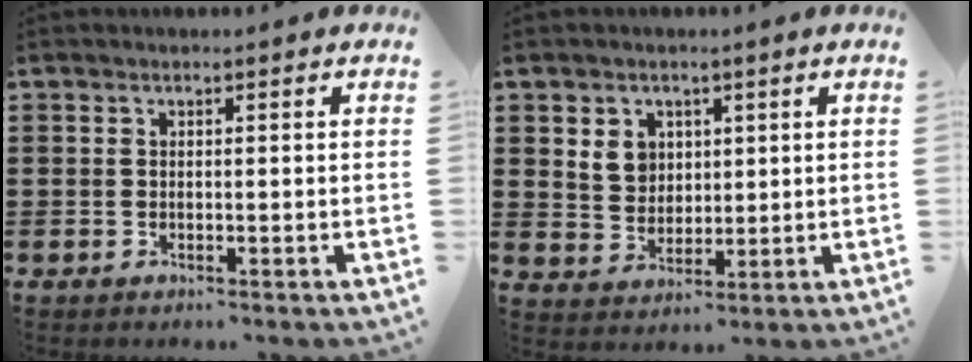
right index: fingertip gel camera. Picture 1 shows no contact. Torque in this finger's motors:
{"motor_torque": [0.17, 0.17, 0.08, 0.06]}